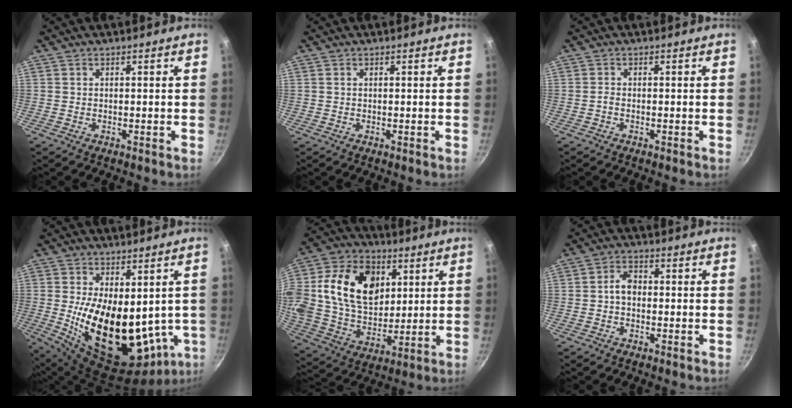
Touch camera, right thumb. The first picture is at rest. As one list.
[{"total": 0.0}, {"total": 0.7, "force": [-0.4, 0.2, 0.5], "torque": [-0.013, 0.004, -0.013]}, {"total": 22.2, "force": [-0.1, 11.7, 18.9], "torque": [-0.289, -0.033, 0.029]}, {"total": 22.5, "force": [5.8, 15.9, 14.9], "torque": [-0.251, -0.005, 0.101]}, {"total": 3.5, "force": [-0.3, 2.5, 2.4], "torque": [-0.031, 0.015, -0.012]}]